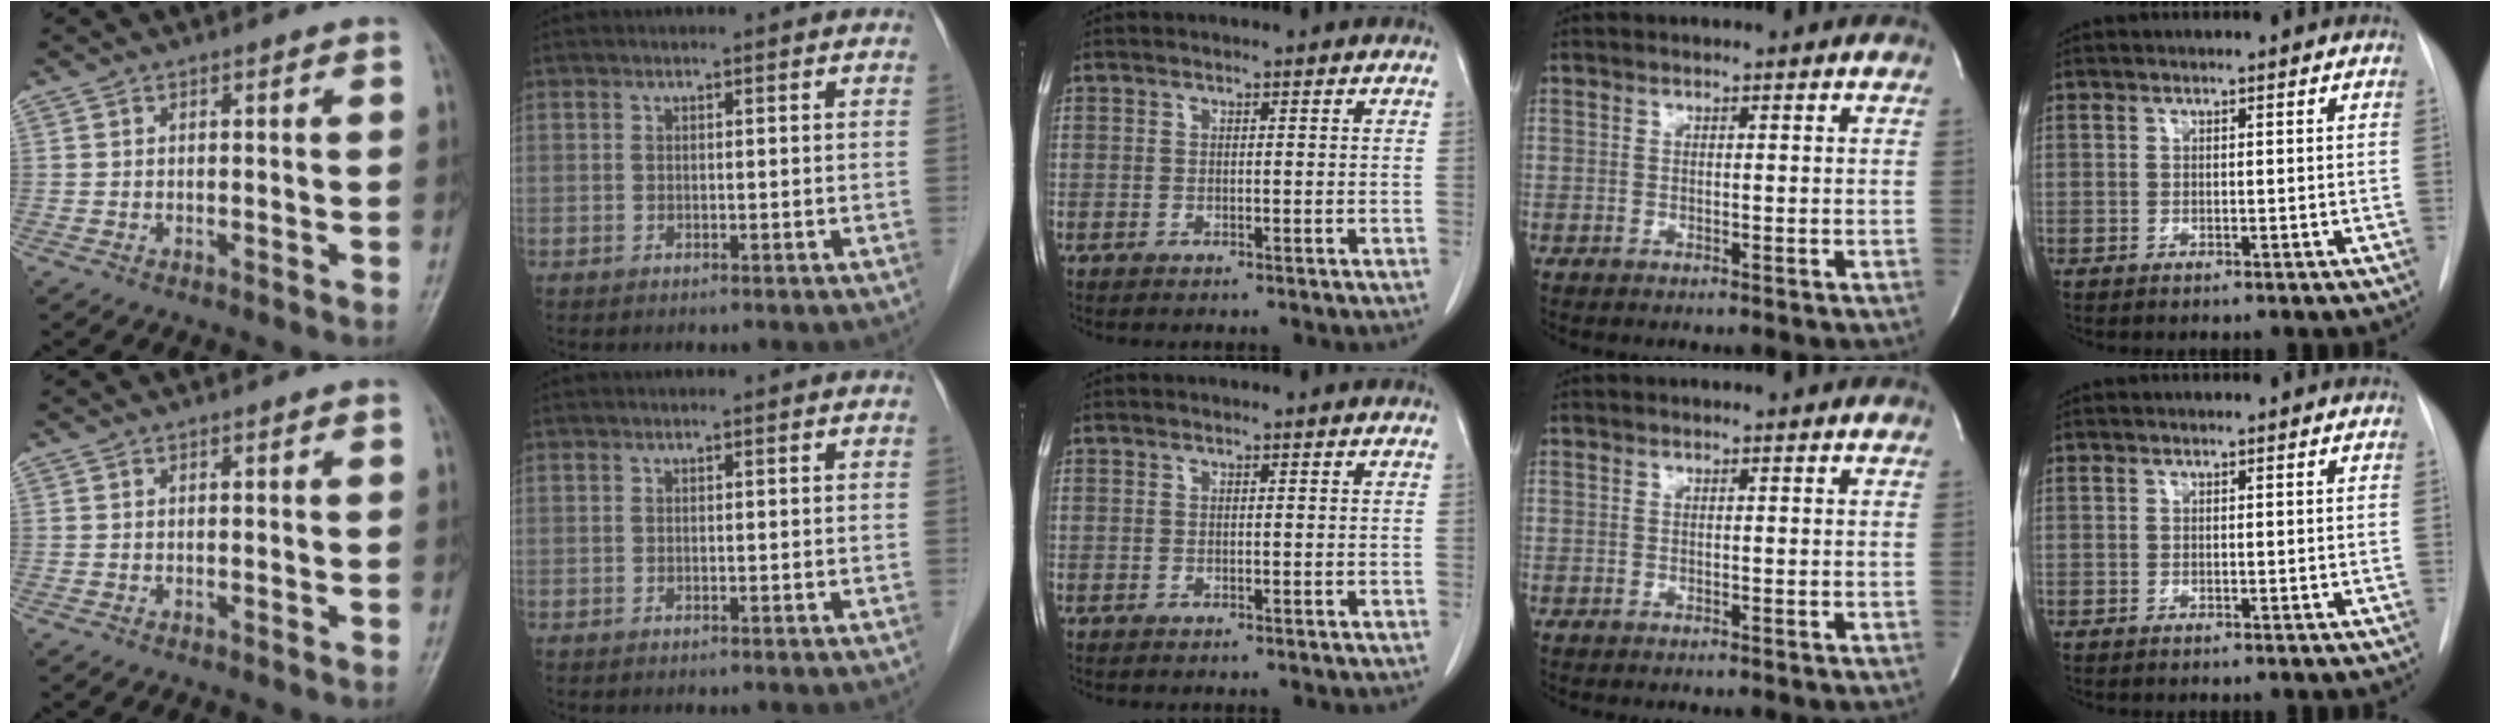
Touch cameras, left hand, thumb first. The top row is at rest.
{}